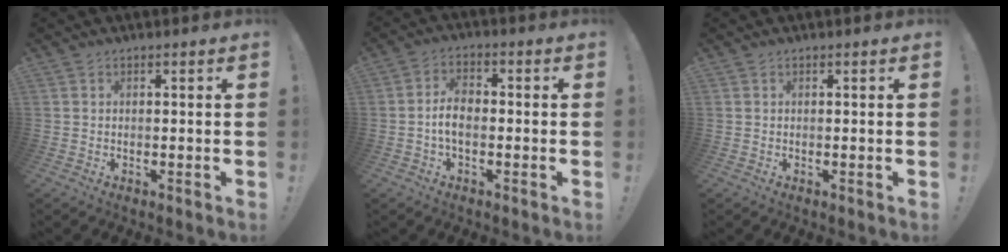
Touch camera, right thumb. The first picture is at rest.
{"total": 6.3, "force": [-1.1, 3.4, 5.2], "torque": [-0.098, 0.007, -0.021]}
{"total": 0.0}